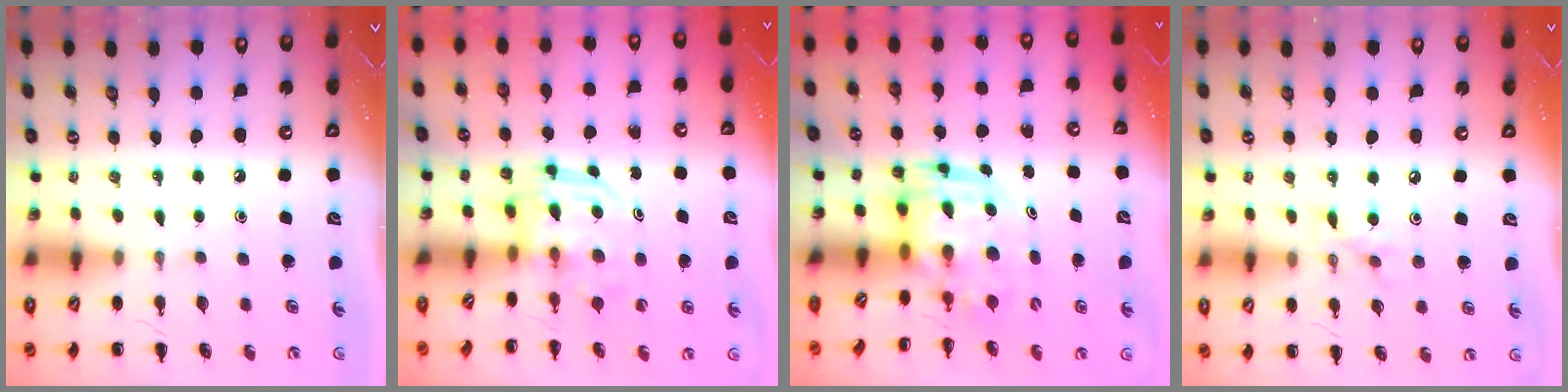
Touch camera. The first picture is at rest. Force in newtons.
{"total": 2.9, "press": 2.9, "slide": 0.3}
{"total": 3.5, "press": 3.4, "slide": 0.7}
{"total": 5.2, "press": 5.1, "slide": 1.2}